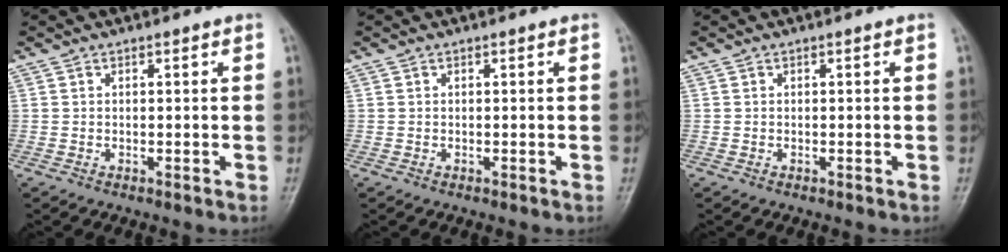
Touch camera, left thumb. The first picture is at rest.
{"total": 0.0}
{"total": 0.0}